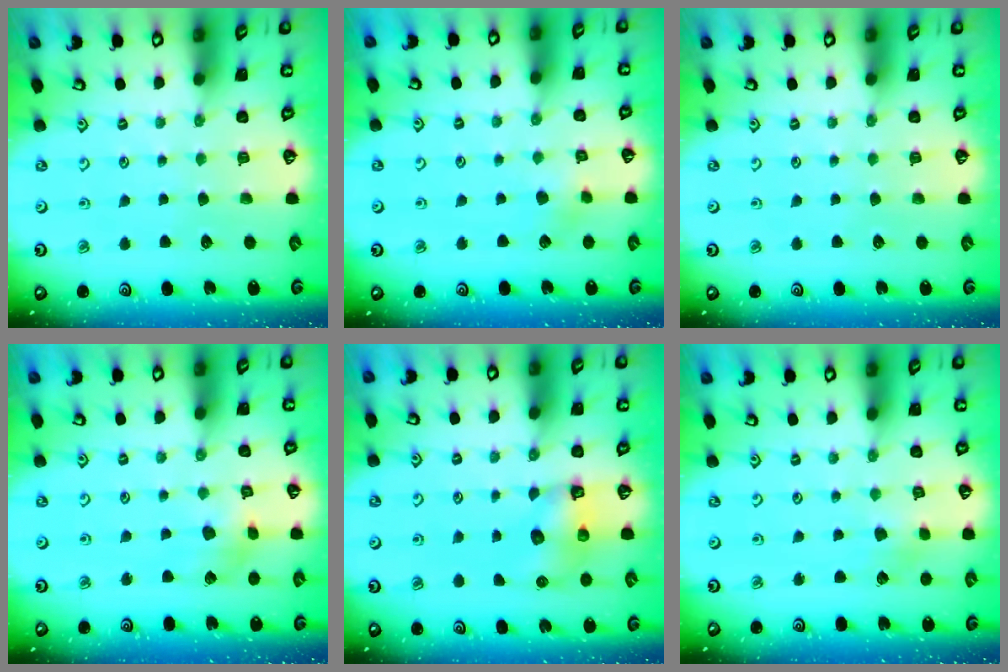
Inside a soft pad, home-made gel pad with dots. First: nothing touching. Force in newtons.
{"total": 4.4, "press": 4.3, "slide": 0.9}
{"total": 0.0}
{"total": 5.4, "press": 5.3, "slide": 0.7}
{"total": 6.2, "press": 6.2, "slide": 0.1}
{"total": 2.5, "press": 2.4, "slide": 0.5}